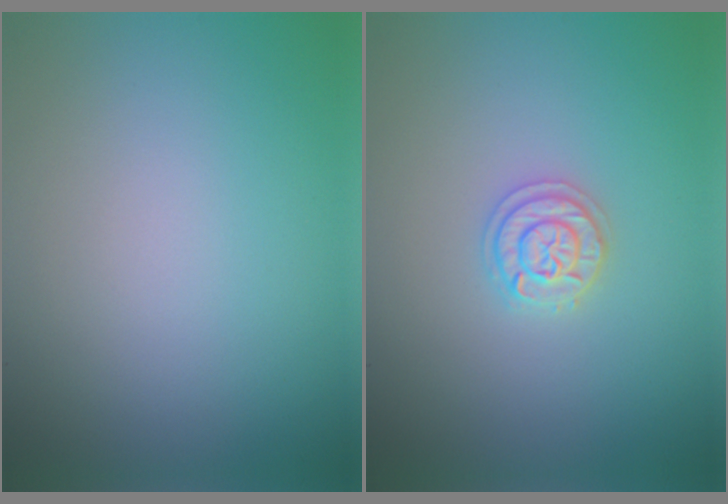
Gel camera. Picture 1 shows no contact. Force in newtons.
{"total": 2.0, "press": 2.0, "slide": 0.3}